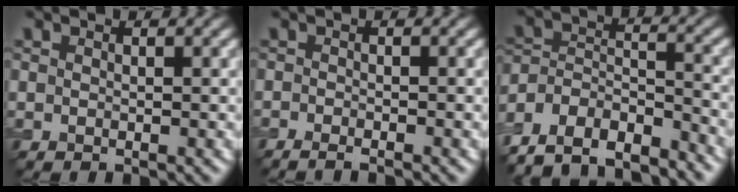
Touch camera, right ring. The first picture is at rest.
{"total": 1.6, "force": [-1.3, 0.2, 0.8], "torque": [-0.009, -0.003, -0.023]}
{"total": 9.6, "force": [-8.3, 3.5, 3.3], "torque": [-0.063, 0.002, -0.143]}